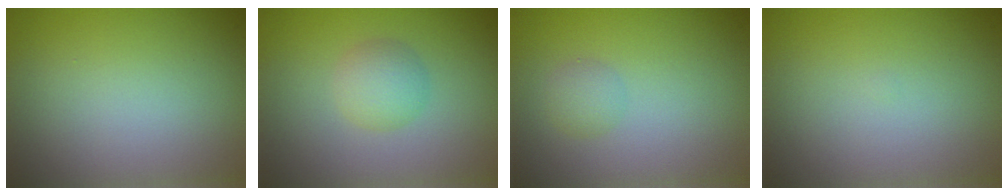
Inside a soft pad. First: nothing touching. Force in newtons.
{"total": 2.4, "press": 2.4, "slide": 0.1}
{"total": 1.4, "press": 1.4, "slide": 0.0}
{"total": 0.0}